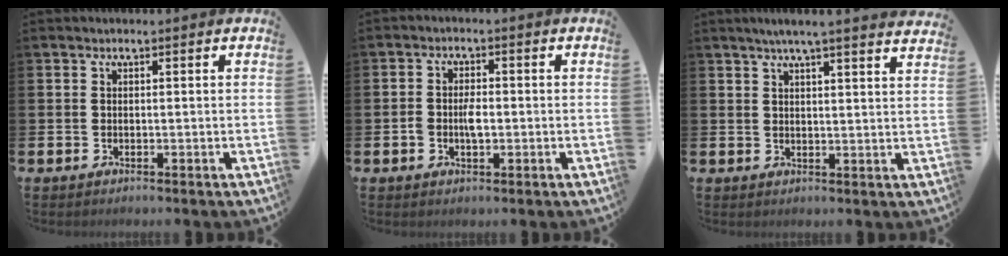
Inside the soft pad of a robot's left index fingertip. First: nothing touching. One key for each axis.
{"total": 3.1, "fx": -0.5, "fy": 1.7, "fz": 2.5, "tx": -0.032, "ty": -0.002, "tz": -0.012}
{"total": 4.4, "fx": 4.1, "fy": -0.6, "fz": 1.5, "tx": -0.039, "ty": -0.015, "tz": 0.072}